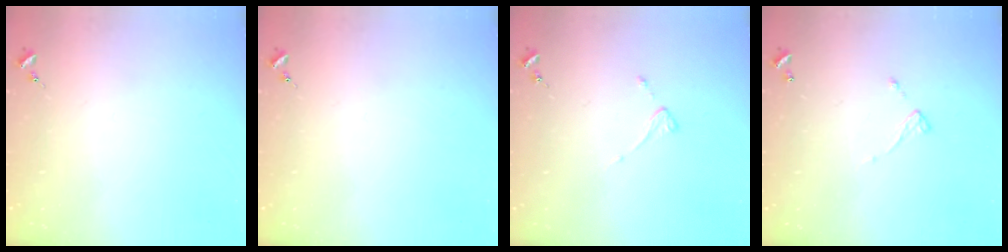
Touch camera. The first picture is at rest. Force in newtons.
{"total": 0.0}
{"total": 3.5, "press": 3.5, "slide": 0.3}
{"total": 4.5, "press": 4.5, "slide": 0.5}